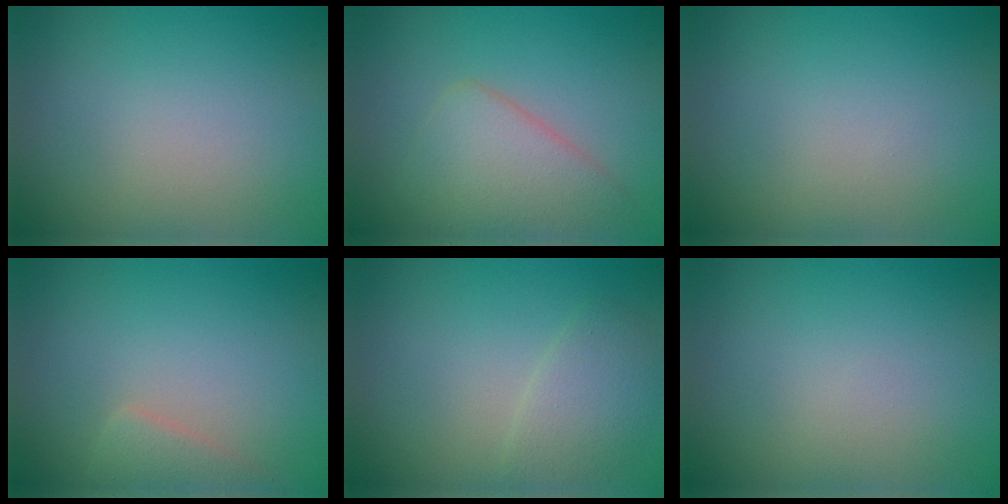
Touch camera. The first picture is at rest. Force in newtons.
{"total": 5.6, "press": 5.6, "slide": 0.1}
{"total": 0.0}
{"total": 2.0, "press": 2.0, "slide": 0.1}
{"total": 2.4, "press": 2.4, "slide": 0.1}
{"total": 0.0}